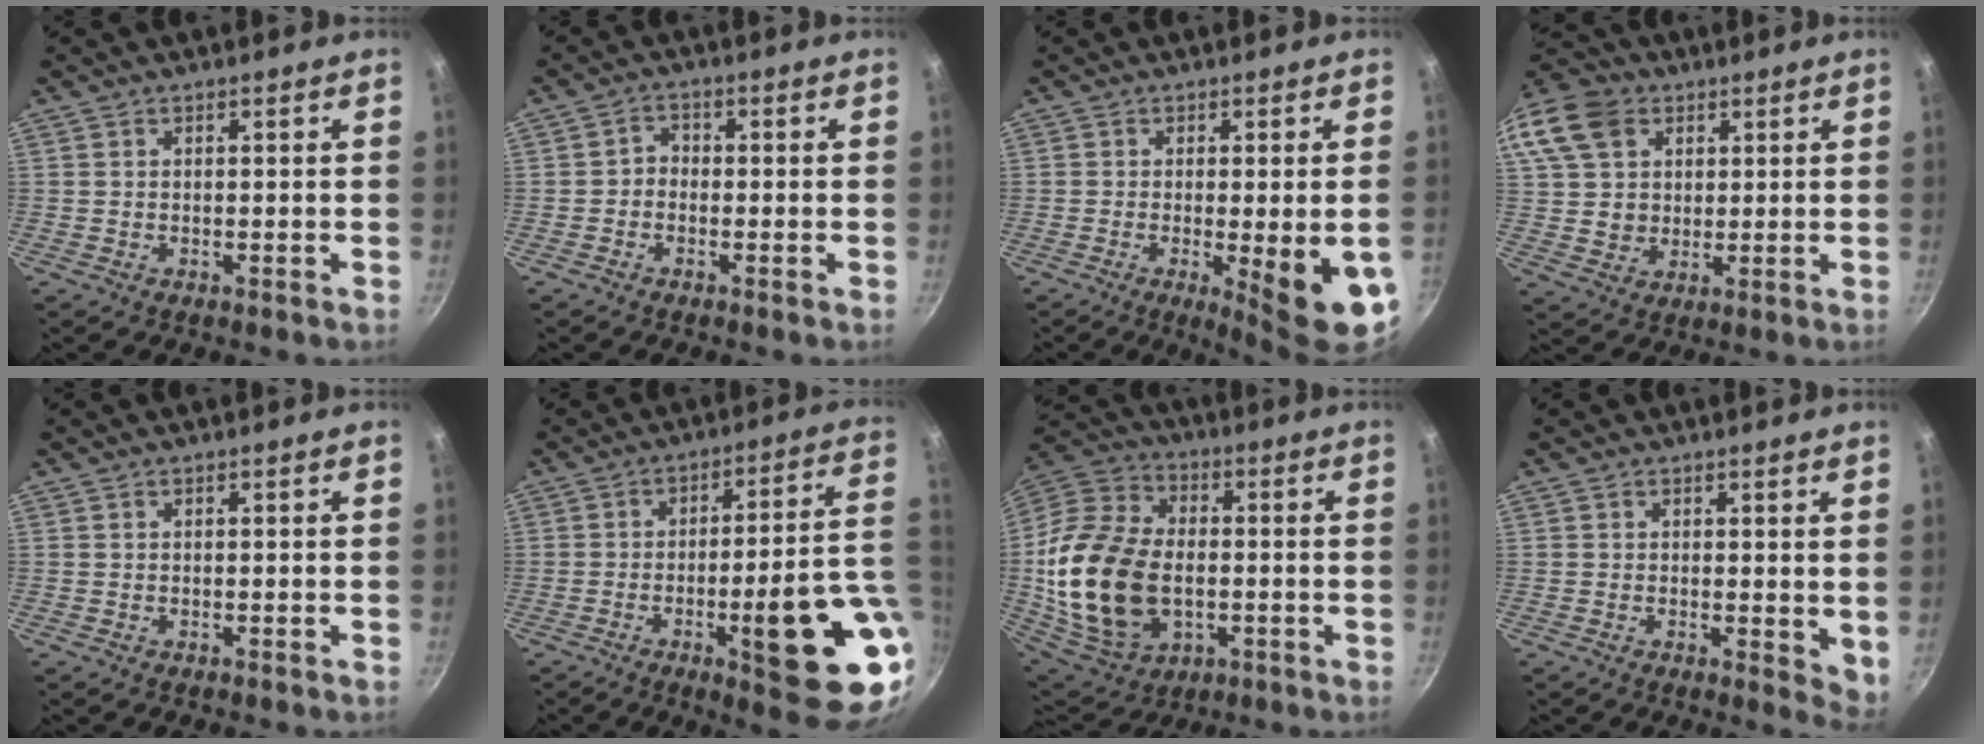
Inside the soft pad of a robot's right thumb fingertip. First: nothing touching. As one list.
[{"total": 2.1, "force": [-0.9, 1.6, 0.9], "torque": [-0.011, 0.016, -0.024]}, {"total": 11.5, "force": [-3.2, 2.4, 10.8], "torque": [-0.130, -0.011, -0.034]}, {"total": 18.7, "force": [7.1, 14.8, 9.0], "torque": [-0.194, 0.022, 0.133]}, {"total": 0.0}, {"total": 20.1, "force": [-4.5, 4.2, 19.2], "torque": [-0.232, 0.015, -0.055]}, {"total": 23.5, "force": [-2.3, 15.8, 17.2], "torque": [-0.333, 0.016, -0.033]}, {"total": 4.0, "force": [0.9, 1.9, 3.4], "torque": [-0.038, -0.007, 0.013]}]